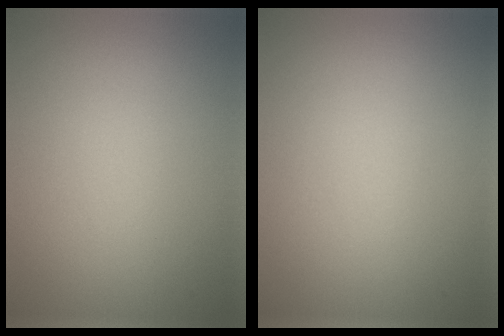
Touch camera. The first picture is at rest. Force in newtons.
{"total": 0.0}